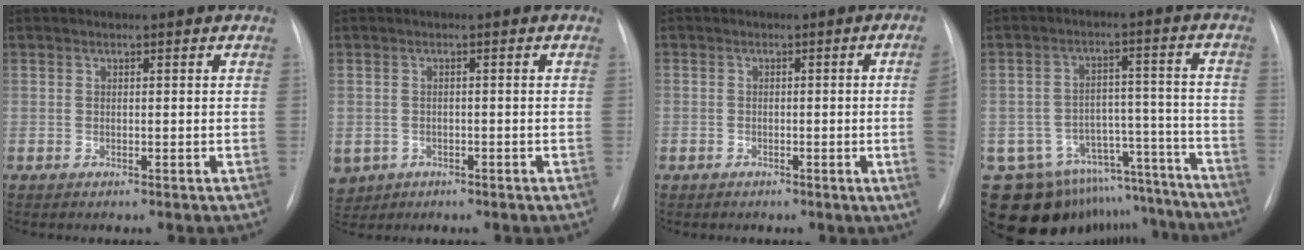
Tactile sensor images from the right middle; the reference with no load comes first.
{"total": 6.9, "force": [-3.3, 5.8, 1.9], "torque": [-0.056, 0.003, -0.045]}
{"total": 4.0, "force": [-0.8, -0.7, 3.9], "torque": [-0.045, -0.001, -0.014]}
{"total": 19.5, "force": [-17.1, 8.5, 3.7], "torque": [-0.051, 0.060, -0.223]}